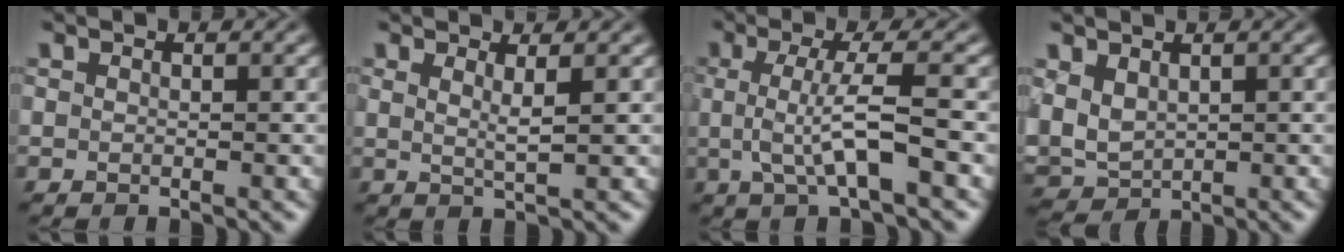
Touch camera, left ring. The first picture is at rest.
{"total": 1.8, "force": [0.9, 0.4, 1.6], "torque": [-0.024, -0.007, 0.011]}
{"total": 4.7, "force": [-0.3, 0.9, 4.6], "torque": [-0.093, -0.004, -0.005]}
{"total": 4.0, "force": [0.8, 2.8, 2.8], "torque": [-0.071, -0.002, 0.018]}